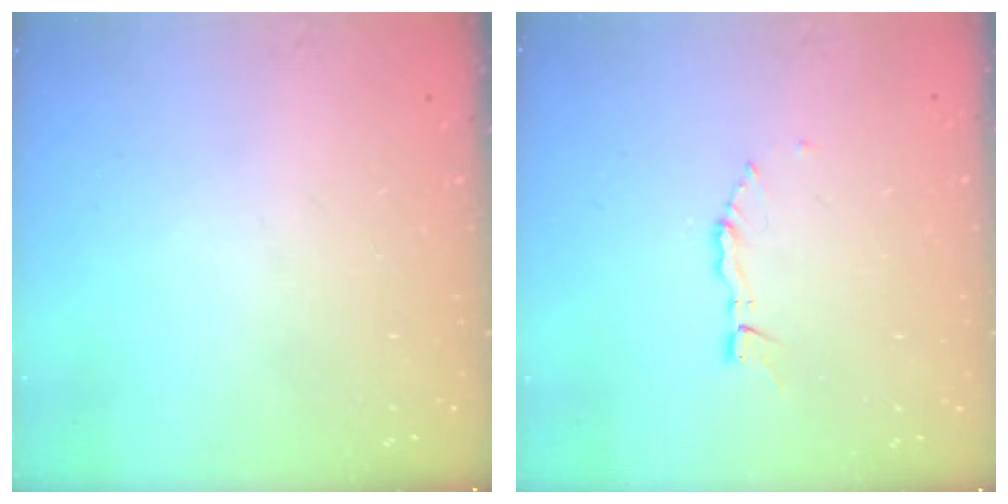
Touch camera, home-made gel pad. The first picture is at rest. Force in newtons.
{"total": 2.9, "press": 2.8, "slide": 0.3}